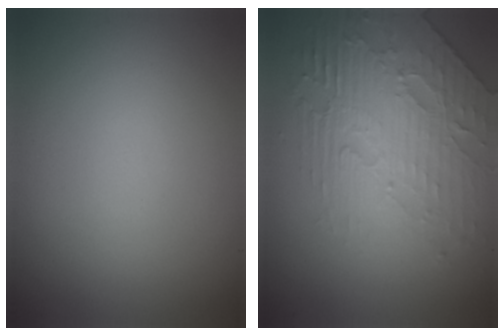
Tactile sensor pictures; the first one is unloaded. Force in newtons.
{"total": 4.3, "press": 4.0, "slide": 1.7}